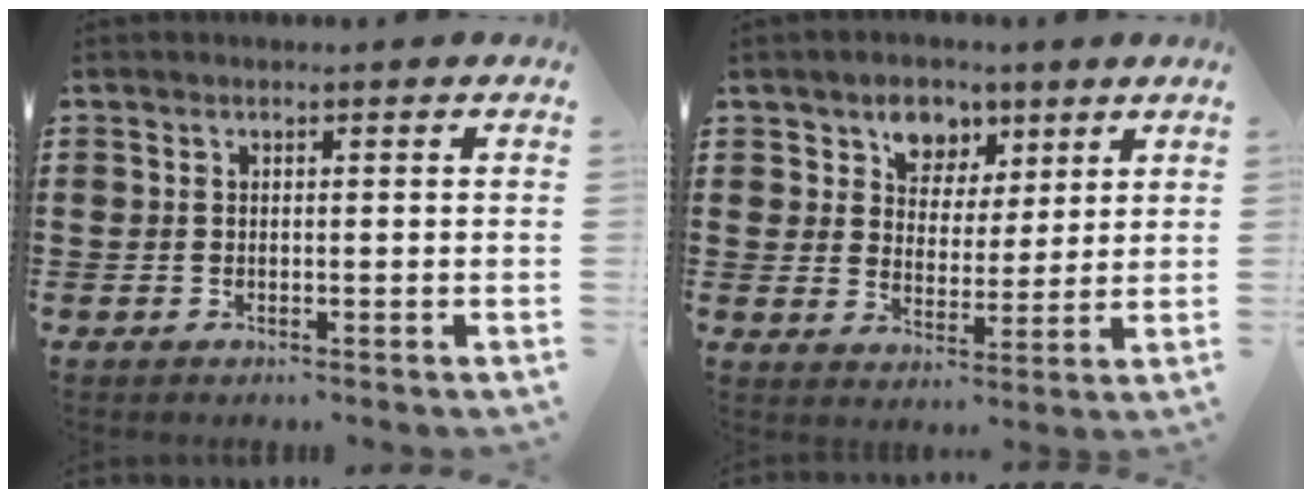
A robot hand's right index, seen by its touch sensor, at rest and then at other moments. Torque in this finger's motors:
{"motor_torque": [0.58, 0.56, 0.29, 0.08]}